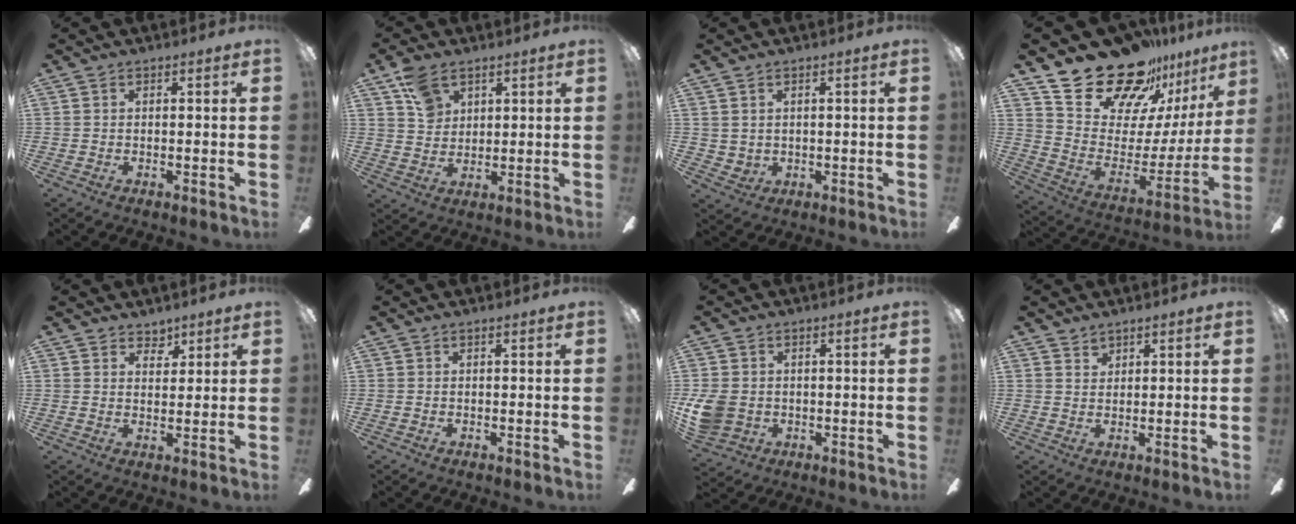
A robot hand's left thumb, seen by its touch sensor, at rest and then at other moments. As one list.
[{"total": 7.5, "force": [4.8, 4.7, 3.3], "torque": [-0.059, -0.010, 0.090]}, {"total": 5.8, "force": [1.9, 5.4, 1.1], "torque": [-0.065, -0.018, 0.043]}, {"total": 26.7, "force": [20.5, 12.7, 11.3], "torque": [-0.181, -0.140, 0.382]}, {"total": 3.7, "force": [3.1, 2.0, 0.6], "torque": [-0.005, -0.014, 0.056]}, {"total": 0.0}, {"total": 8.3, "force": [-0.8, 6.9, 4.4], "torque": [-0.110, 0.009, -0.012]}, {"total": 1.9, "force": [1.6, 0.9, 0.1], "torque": [0.004, -0.008, 0.031]}]